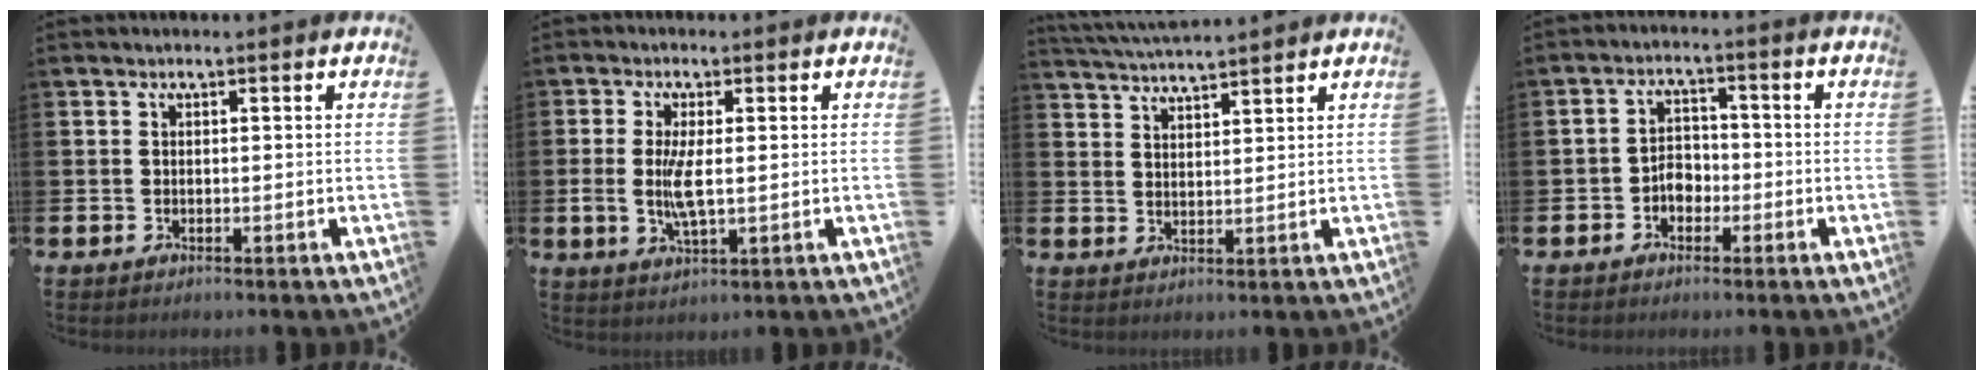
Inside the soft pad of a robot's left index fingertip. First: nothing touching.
{"total": 4.5, "force": [0.3, 1.6, 4.1], "torque": [-0.065, -0.002, 0.002]}
{"total": 4.3, "force": [4.2, 0.1, 0.6], "torque": [-0.018, -0.022, 0.076]}
{"total": 3.0, "force": [-1.5, 2.2, 1.5], "torque": [-0.026, 0.008, -0.034]}